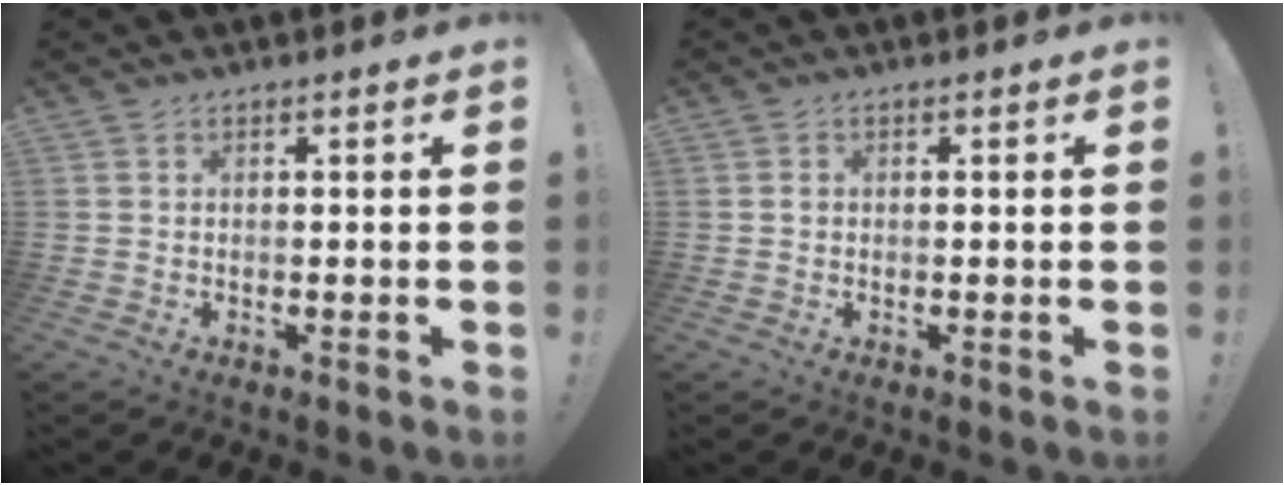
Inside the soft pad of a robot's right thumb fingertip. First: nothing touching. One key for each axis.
{"total": 0.5, "fx": 0.0, "fy": 0.5, "fz": -0.1, "tx": 0.002, "ty": 0.002, "tz": 0.000}